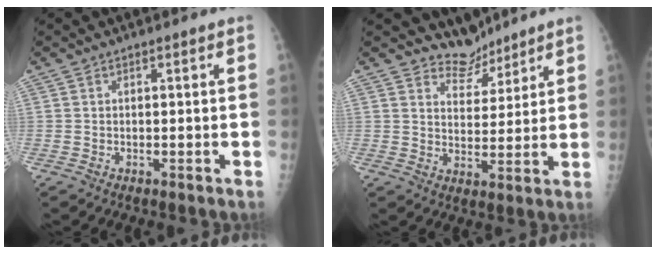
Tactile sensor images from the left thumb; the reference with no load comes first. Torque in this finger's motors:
{"motor_torque": [-0.05, -0.12, -0.57, -0.34, -0.12]}